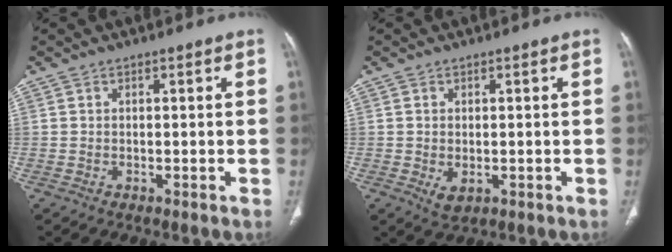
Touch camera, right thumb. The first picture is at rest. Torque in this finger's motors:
{"motor_torque": [-0.42, 0.08, -0.28, 0.30, 0.00]}